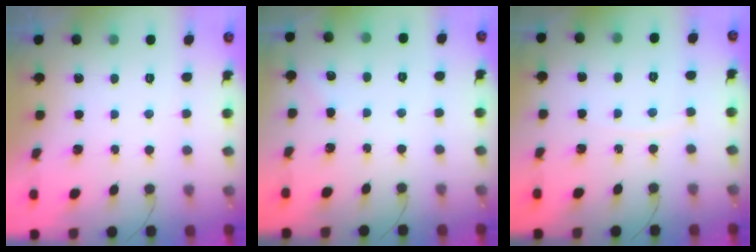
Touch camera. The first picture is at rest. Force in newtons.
{"total": 3.0, "press": 3.0, "slide": 0.4}
{"total": 2.8, "press": 2.7, "slide": 0.3}